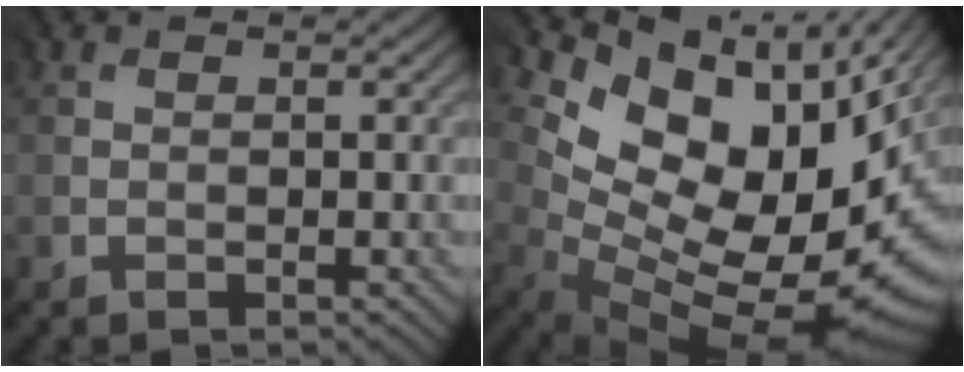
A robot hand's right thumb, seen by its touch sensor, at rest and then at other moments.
{"total": 13.9, "force": [4.8, 8.4, 10.0], "torque": [-0.154, -0.015, 0.113]}